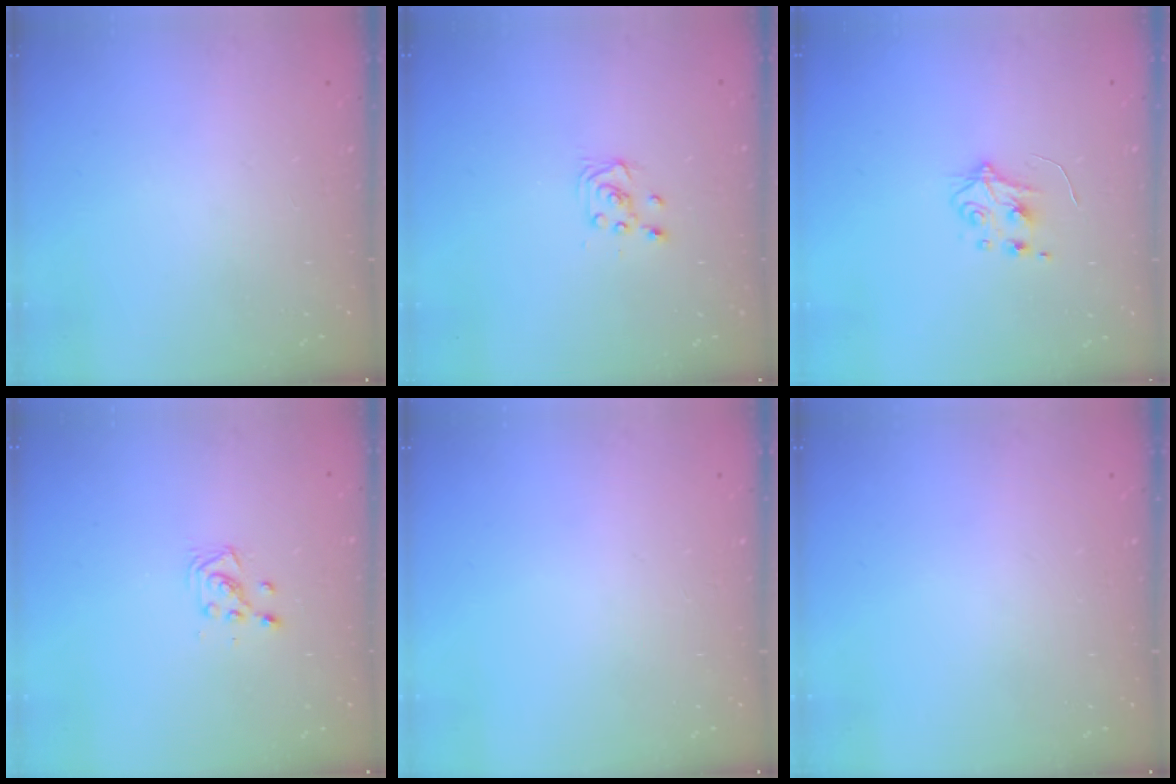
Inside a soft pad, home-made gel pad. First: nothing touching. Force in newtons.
{"total": 3.4, "press": 3.4, "slide": 0.4}
{"total": 4.9, "press": 4.8, "slide": 0.5}
{"total": 3.6, "press": 3.6, "slide": 0.2}
{"total": 0.0}
{"total": 0.0}